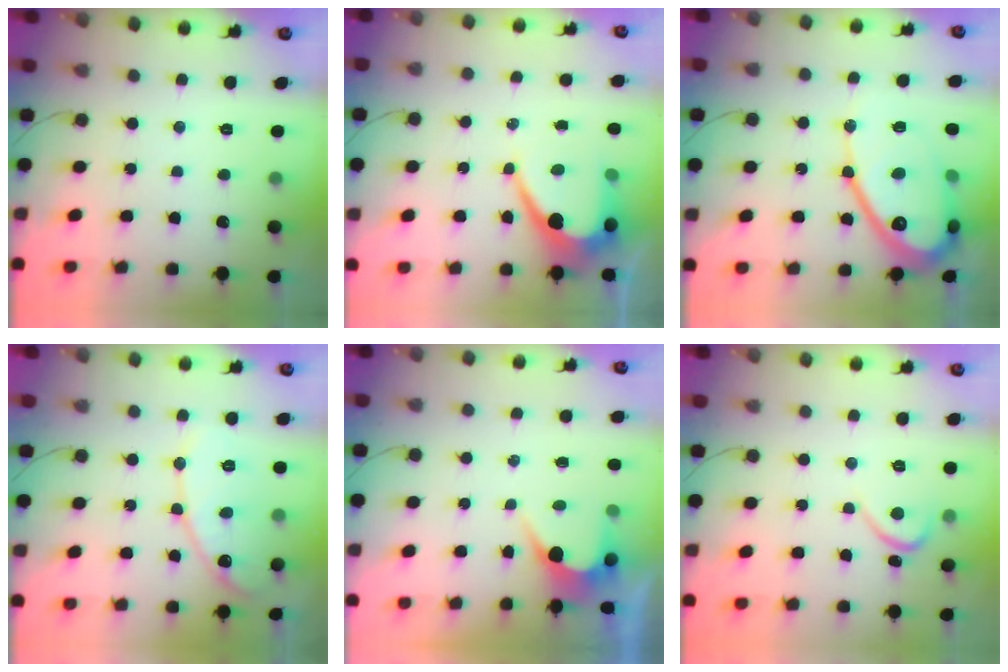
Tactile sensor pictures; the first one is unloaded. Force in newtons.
{"total": 10.7, "press": 10.7, "slide": 0.9}
{"total": 19.2, "press": 19.1, "slide": 1.8}
{"total": 11.6, "press": 11.6, "slide": 1.0}
{"total": 3.7, "press": 3.7, "slide": 0.2}
{"total": 2.7, "press": 2.7, "slide": 0.3}